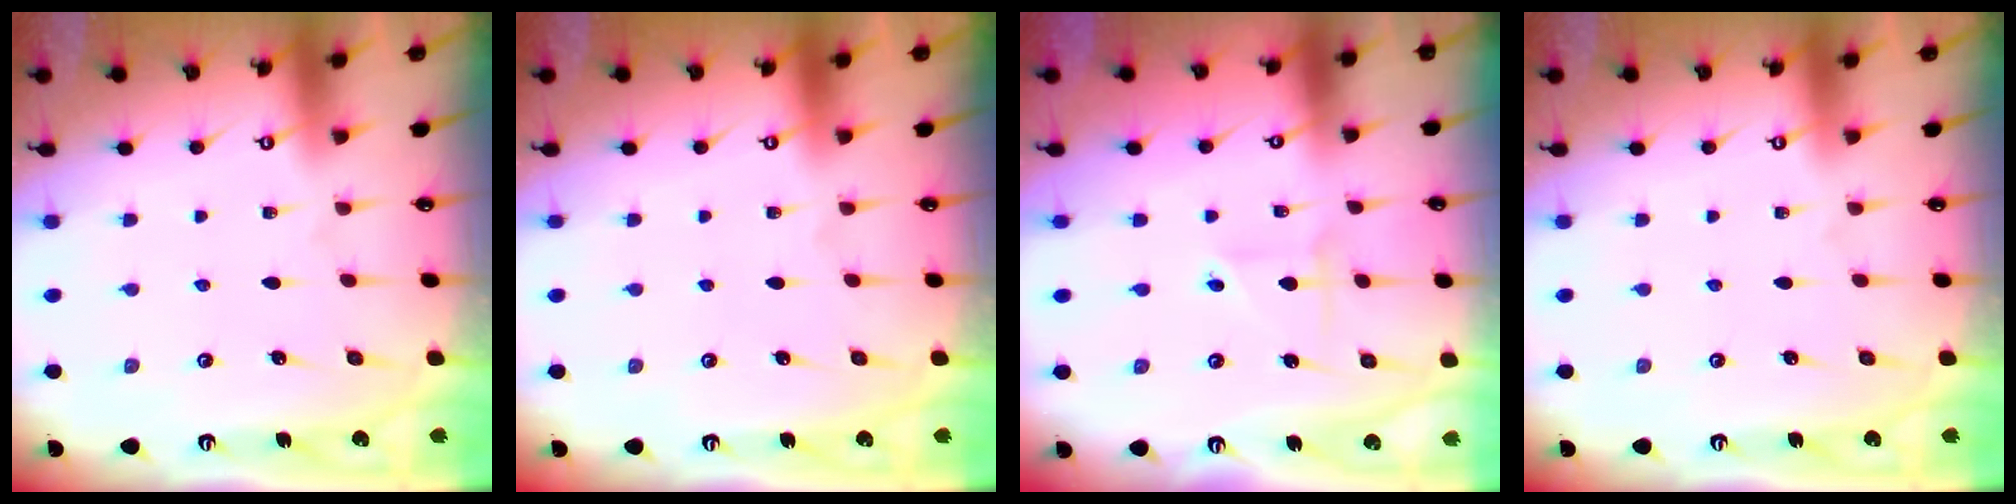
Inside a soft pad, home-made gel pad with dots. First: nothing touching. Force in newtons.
{"total": 0.0}
{"total": 2.3, "press": 2.3, "slide": 0.2}
{"total": 0.0}